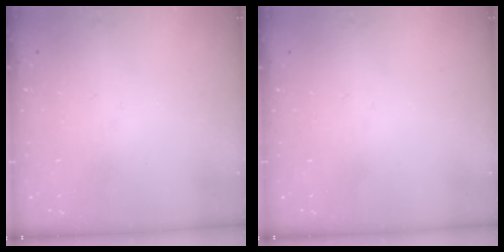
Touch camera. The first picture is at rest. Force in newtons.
{"total": 0.0}